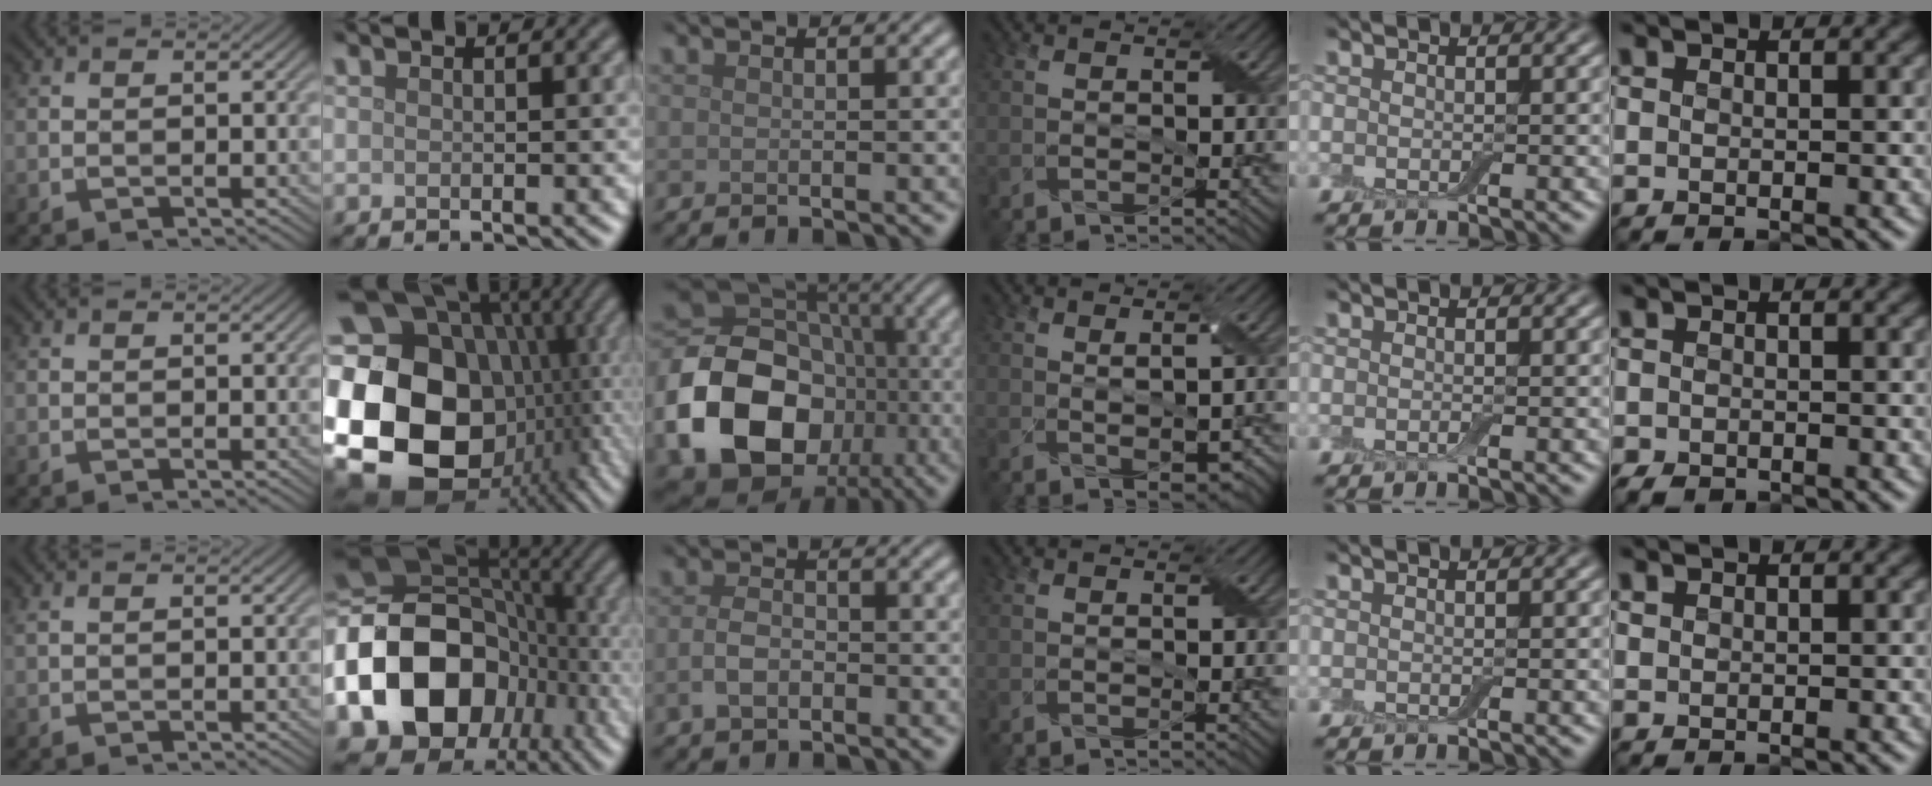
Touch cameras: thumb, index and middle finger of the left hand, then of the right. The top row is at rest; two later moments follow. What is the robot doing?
{"motion": "fold", "object": "aluminum foil"}